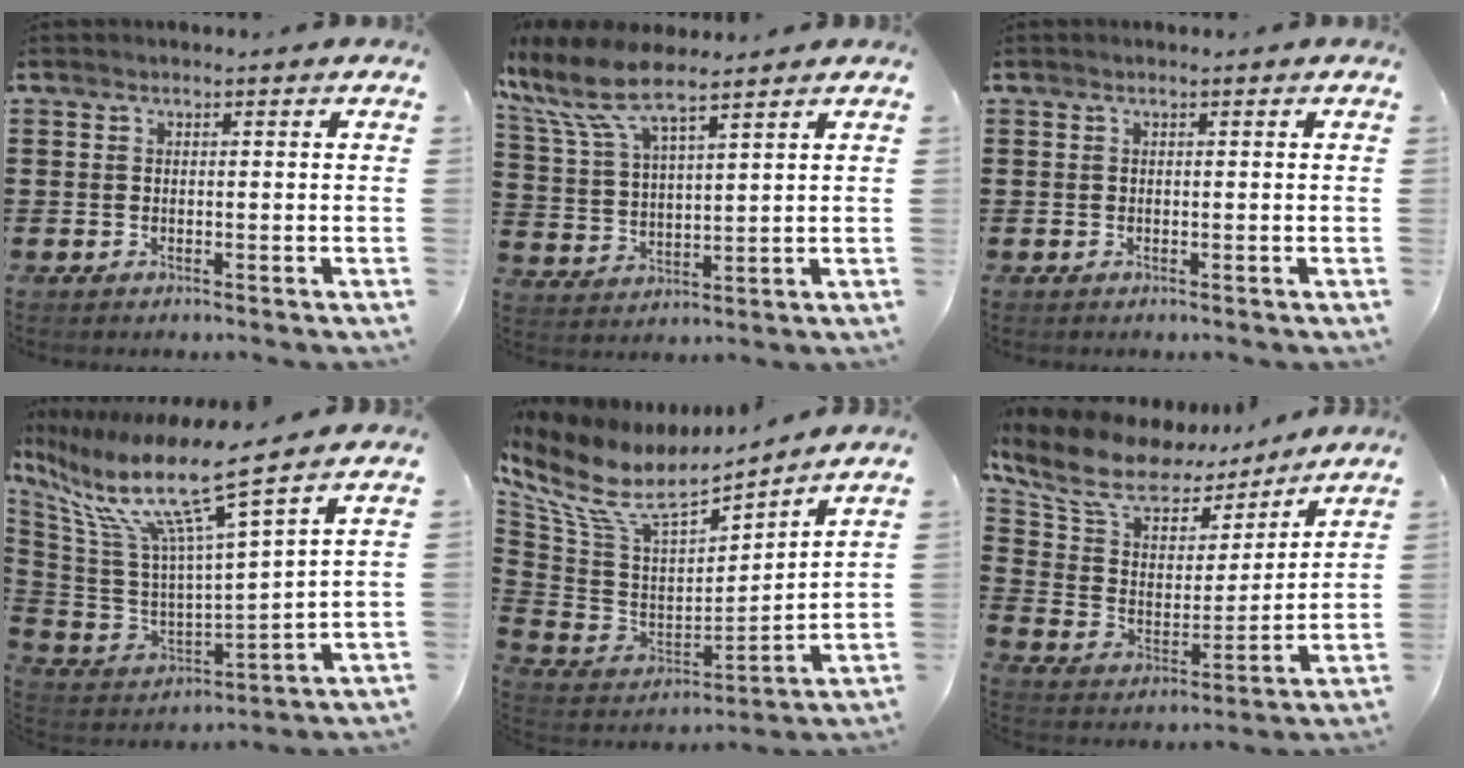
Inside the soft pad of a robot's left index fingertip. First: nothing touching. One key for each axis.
{"total": 9.0, "fx": 6.9, "fy": 2.4, "fz": 5.3, "tx": -0.135, "ty": -0.026, "tz": 0.121}
{"total": 0.0}
{"total": 12.8, "fx": 8.2, "fy": 1.5, "fz": 9.7, "tx": -0.218, "ty": -0.053, "tz": 0.131}
{"total": 9.8, "fx": 6.9, "fy": 3.6, "fz": 6.0, "tx": -0.146, "ty": -0.048, "tz": 0.120}
{"total": 11.0, "fx": 8.2, "fy": 5.4, "fz": 5.0, "tx": -0.130, "ty": -0.041, "tz": 0.146}